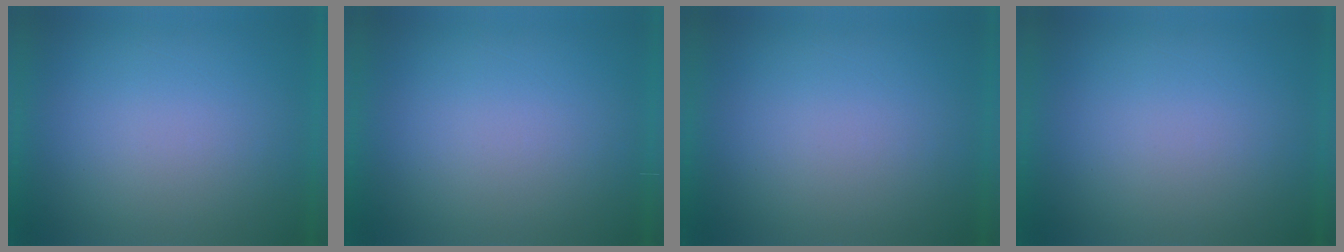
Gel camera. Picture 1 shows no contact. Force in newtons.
{"total": 1.1}
{"total": 1.2}
{"total": 1.3}